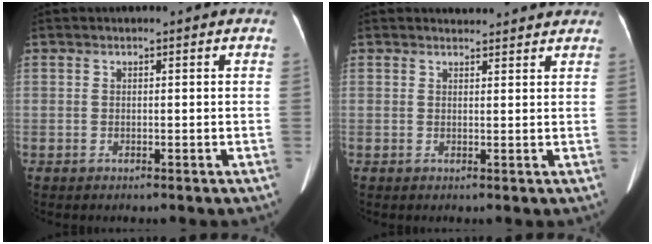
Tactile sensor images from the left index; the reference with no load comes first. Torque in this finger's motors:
{"motor_torque": [0.02, -0.24, -0.01, 0.00]}